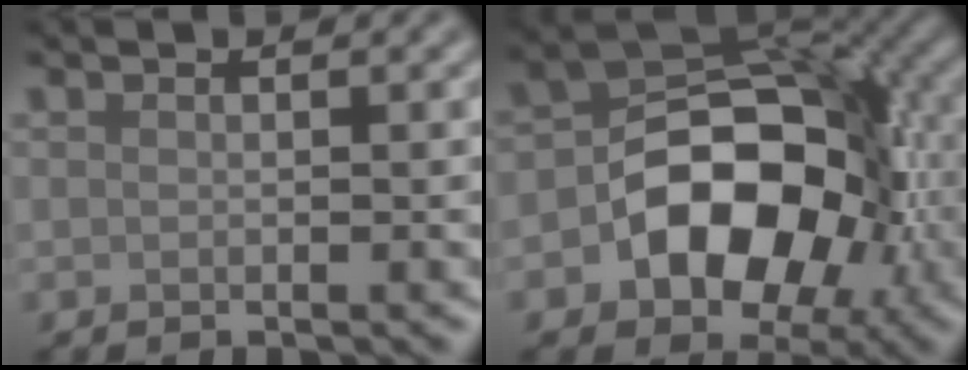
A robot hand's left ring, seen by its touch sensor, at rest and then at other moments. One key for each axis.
{"total": 11.4, "fx": -3.0, "fy": 7.8, "fz": 7.8, "tx": -0.109, "ty": 0.001, "tz": -0.048}